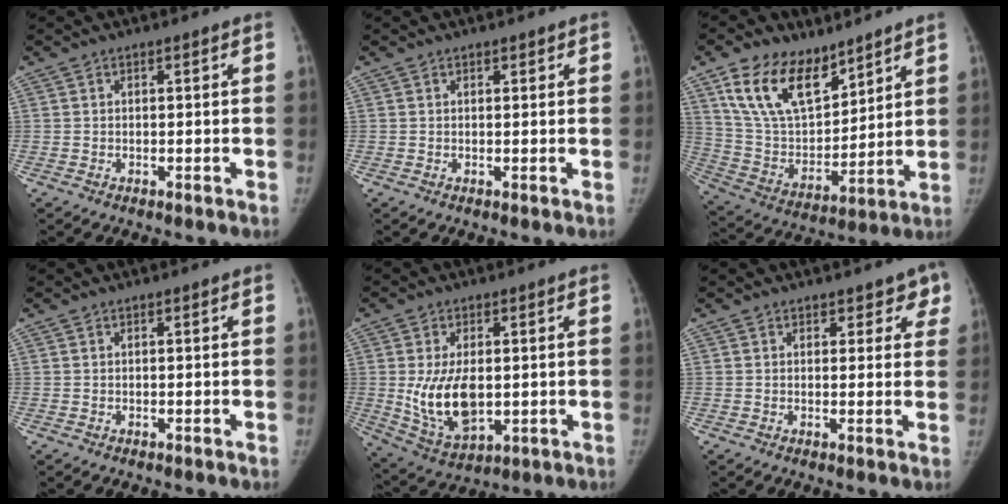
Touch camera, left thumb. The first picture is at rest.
{"total": 0.7, "force": [0.5, 0.3, 0.2], "torque": [0.001, -0.003, 0.006]}
{"total": 17.7, "force": [11.2, 9.6, 9.8], "torque": [-0.138, -0.051, 0.224]}
{"total": 0.0}
{"total": 11.9, "force": [0.0, 6.7, 9.9], "torque": [-0.174, -0.015, 0.019]}
{"total": 4.0, "force": [2.7, 2.5, 1.5], "torque": [0.030, -0.010, 0.030]}